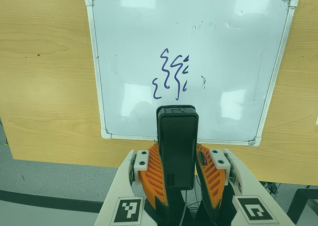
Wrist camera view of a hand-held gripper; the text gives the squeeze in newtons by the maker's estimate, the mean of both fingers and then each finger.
{"total": 8.6, "left": 7.2, "right": 10.0}